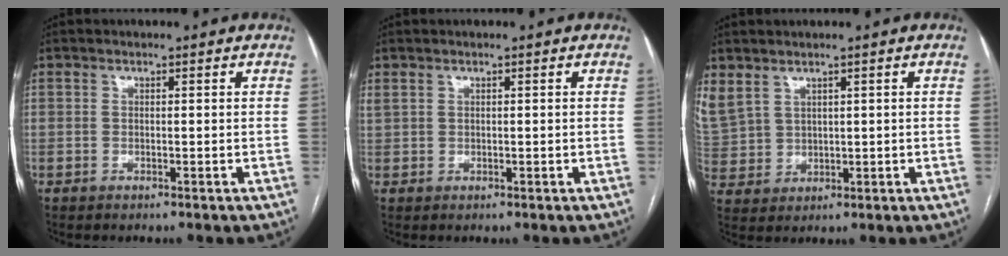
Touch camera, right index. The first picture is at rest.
{"total": 1.3, "force": [0.7, 0.7, 0.8], "torque": [-0.031, 0.017, 0.028]}
{"total": 9.0, "force": [5.0, 6.3, 4.1], "torque": [-0.128, 0.014, 0.124]}